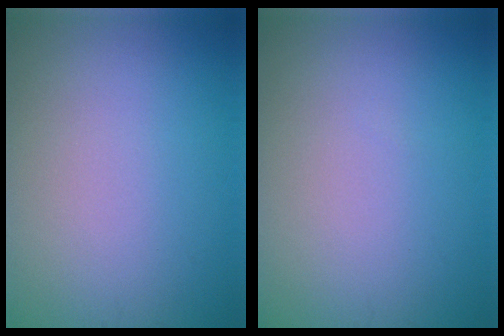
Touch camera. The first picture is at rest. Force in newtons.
{"total": 0.0}